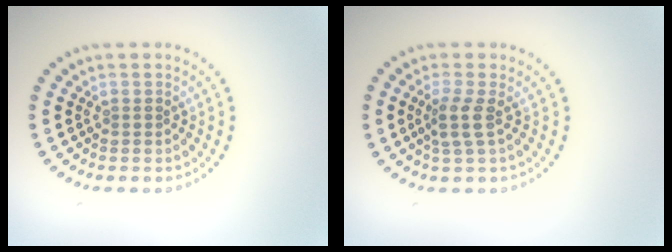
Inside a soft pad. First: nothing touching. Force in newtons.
{"total": 1.9, "press": 1.6, "slide": 1.1}